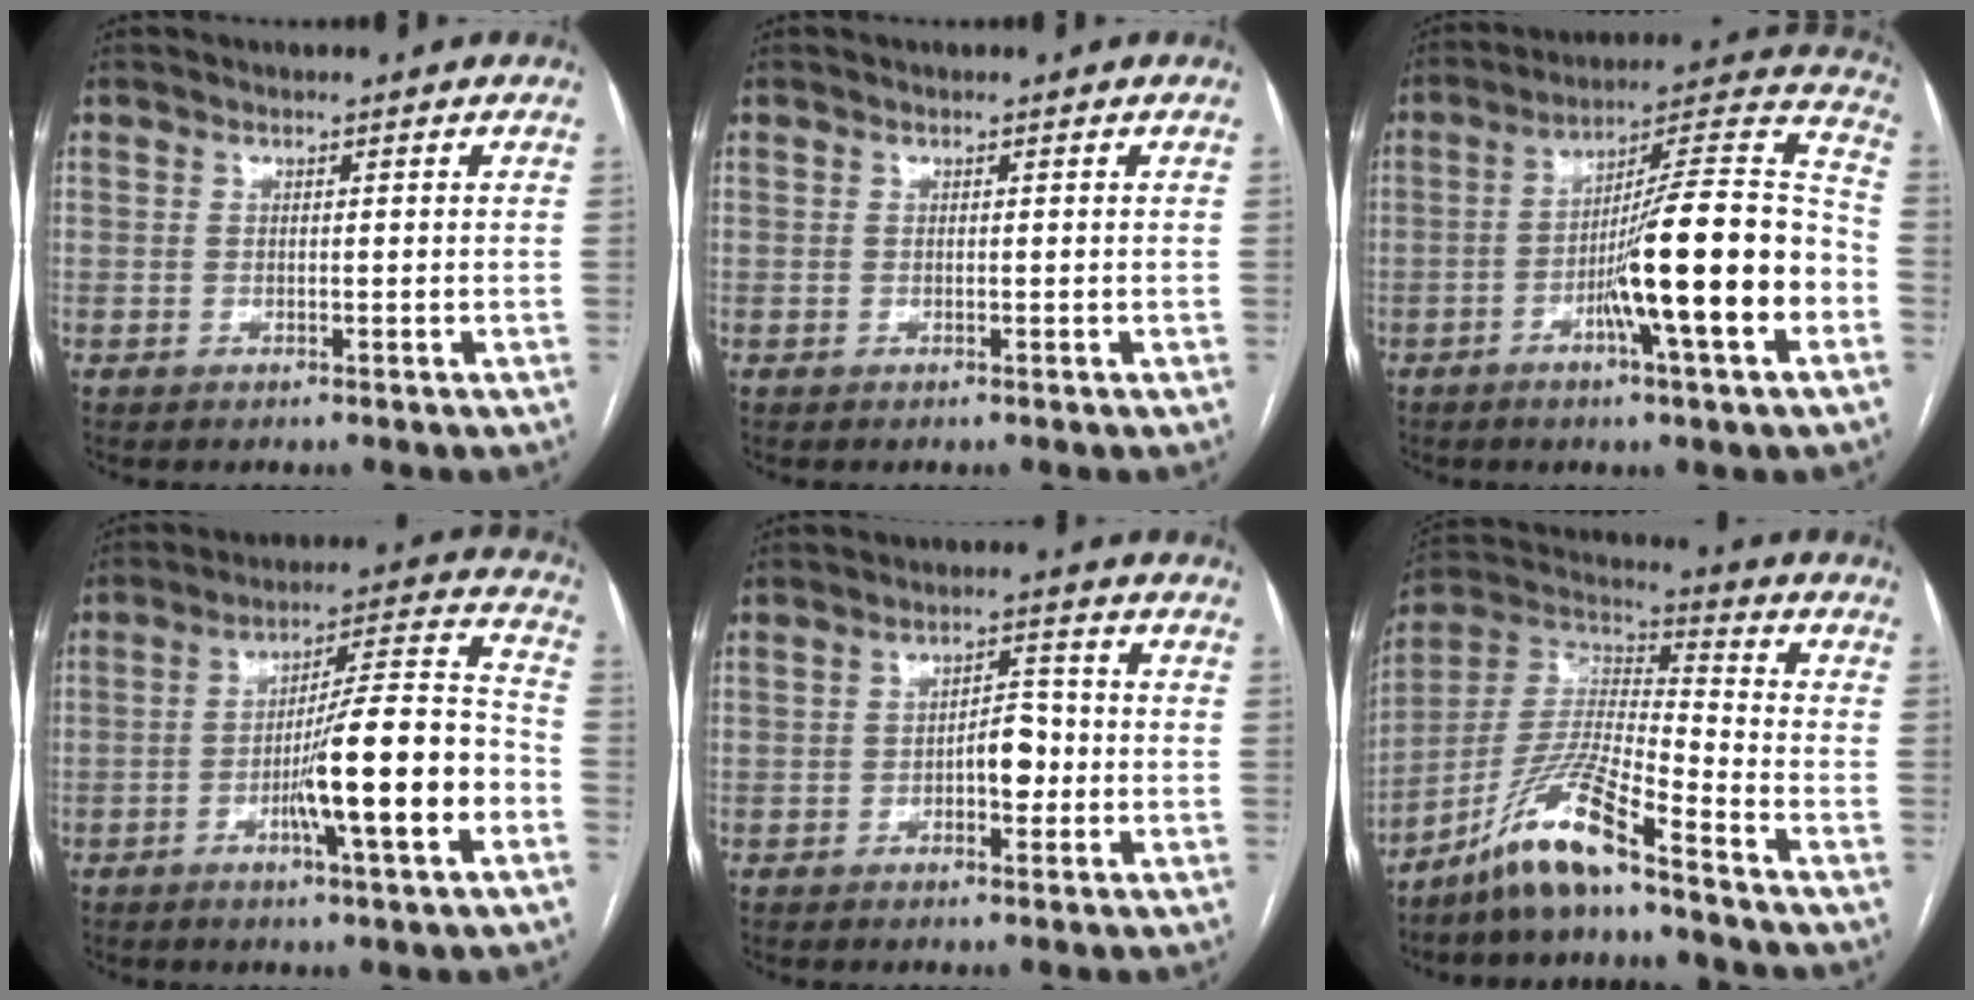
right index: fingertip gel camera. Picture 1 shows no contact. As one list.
[{"total": 0.0}, {"total": 19.2, "force": [-5.9, 0.6, 18.2], "torque": [-0.266, 0.007, -0.096]}, {"total": 15.9, "force": [-5.3, 0.8, 14.9], "torque": [-0.232, 0.007, -0.084]}, {"total": 4.7, "force": [-1.2, 2.1, 4.0], "torque": [-0.057, 0.014, -0.019]}, {"total": 12.0, "force": [-8.8, 0.6, 8.1], "torque": [-0.171, 0.002, -0.172]}]